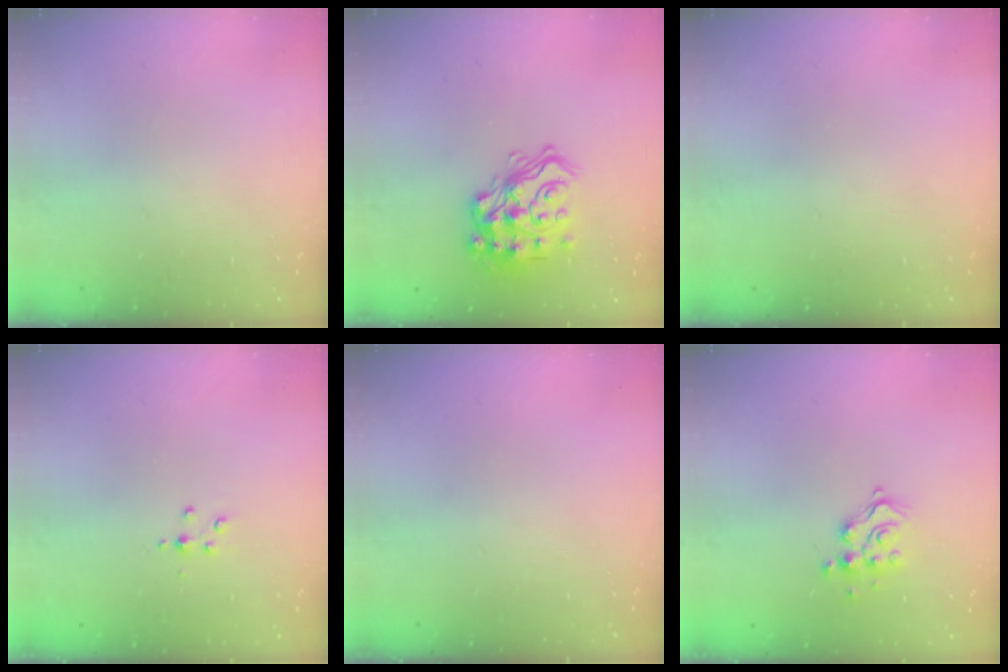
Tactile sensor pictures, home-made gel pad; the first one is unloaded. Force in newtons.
{"total": 17.6, "press": 17.5, "slide": 1.9}
{"total": 0.0}
{"total": 3.7, "press": 3.7, "slide": 0.4}
{"total": 0.0}
{"total": 10.7, "press": 10.6, "slide": 0.8}